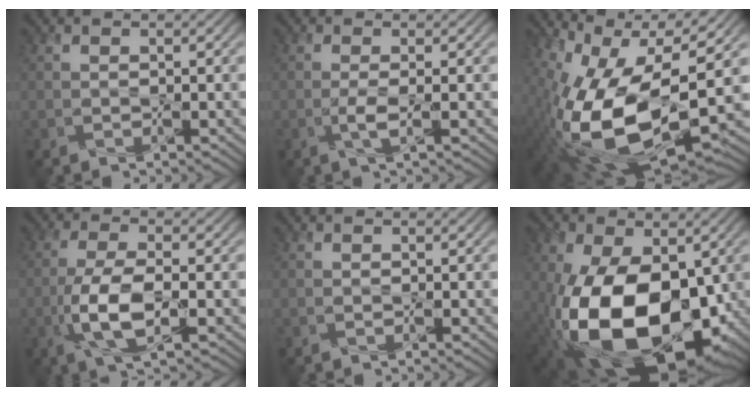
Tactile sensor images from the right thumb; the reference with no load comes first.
{"total": 2.0, "force": [-0.6, 0.1, 1.9], "torque": [-0.044, -0.001, -0.016]}
{"total": 18.5, "force": [-2.6, 9.5, 15.7], "torque": [-0.320, -0.037, -0.042]}
{"total": 7.0, "force": [-2.3, 2.3, 6.2], "torque": [-0.134, 0.000, -0.049]}
{"total": 0.0}
{"total": 18.7, "force": [-3.8, 11.3, 14.4], "torque": [-0.283, -0.049, -0.053]}